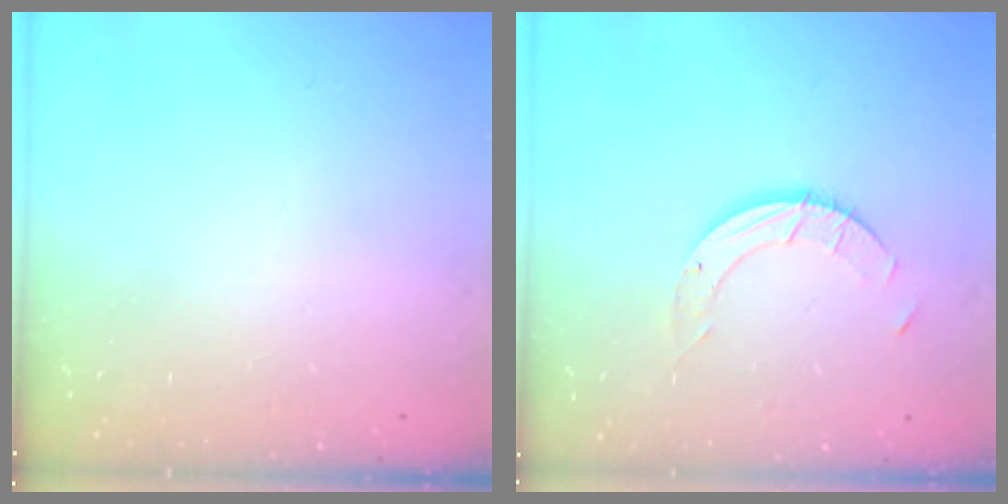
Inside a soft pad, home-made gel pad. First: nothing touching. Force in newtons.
{"total": 5.6, "press": 5.6, "slide": 0.1}